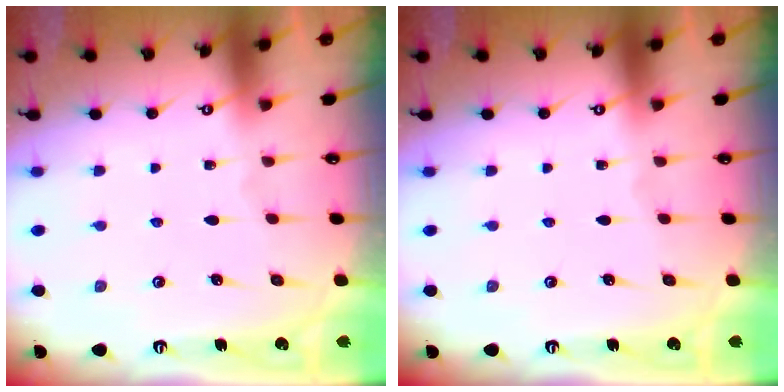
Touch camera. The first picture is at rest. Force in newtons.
{"total": 0.0}